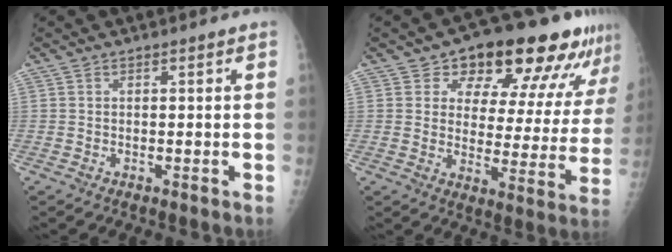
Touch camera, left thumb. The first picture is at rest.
{"total": 18.9, "force": [12.5, 8.8, 11.1], "torque": [-0.102, -0.043, 0.159]}